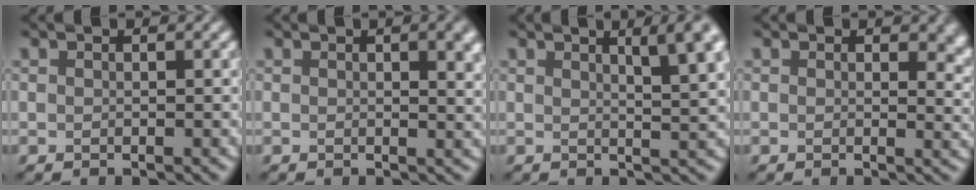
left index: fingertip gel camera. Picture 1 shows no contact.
{"total": 4.1, "force": [1.4, 1.5, 3.5], "torque": [-0.032, 0.004, 0.018]}
{"total": 6.6, "force": [3.1, 2.2, 5.4], "torque": [-0.033, 0.023, 0.031]}
{"total": 2.8, "force": [0.9, 1.7, 2.0], "torque": [-0.017, -0.010, 0.009]}